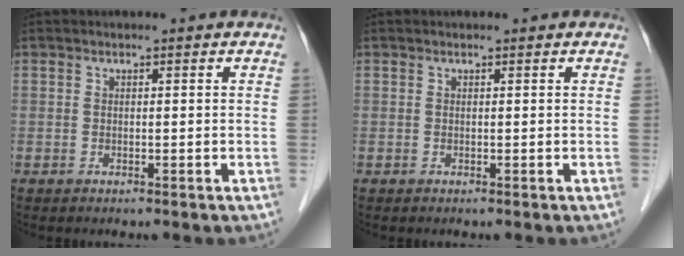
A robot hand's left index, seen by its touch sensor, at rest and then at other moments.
{"total": 0.0}